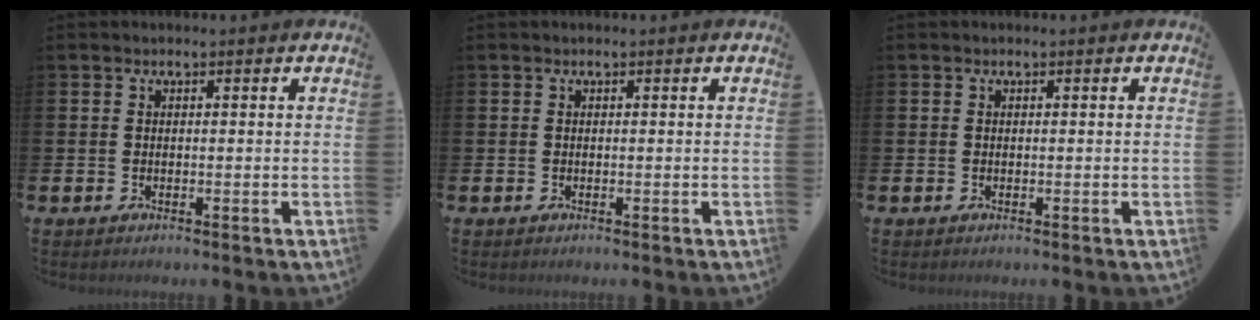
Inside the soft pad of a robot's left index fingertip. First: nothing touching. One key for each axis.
{"total": 0.0}
{"total": 0.0}